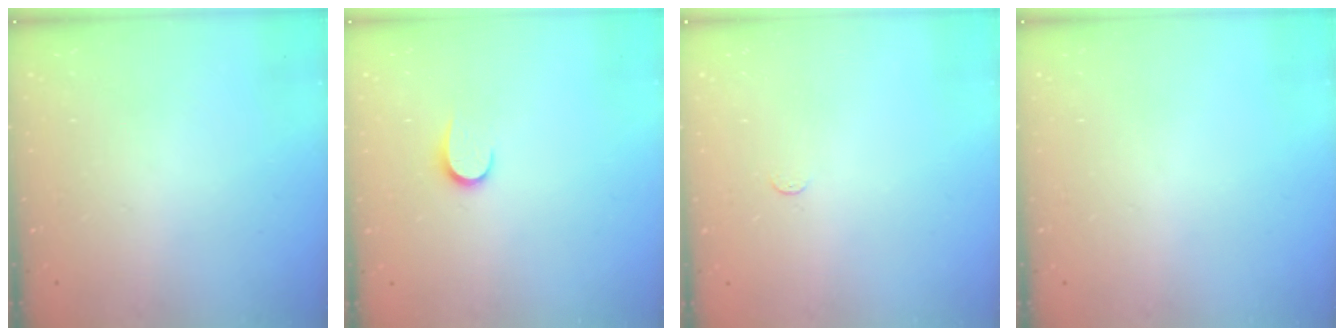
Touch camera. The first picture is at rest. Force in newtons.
{"total": 5.7, "press": 5.7, "slide": 0.6}
{"total": 2.7, "press": 2.7, "slide": 0.2}
{"total": 0.0}